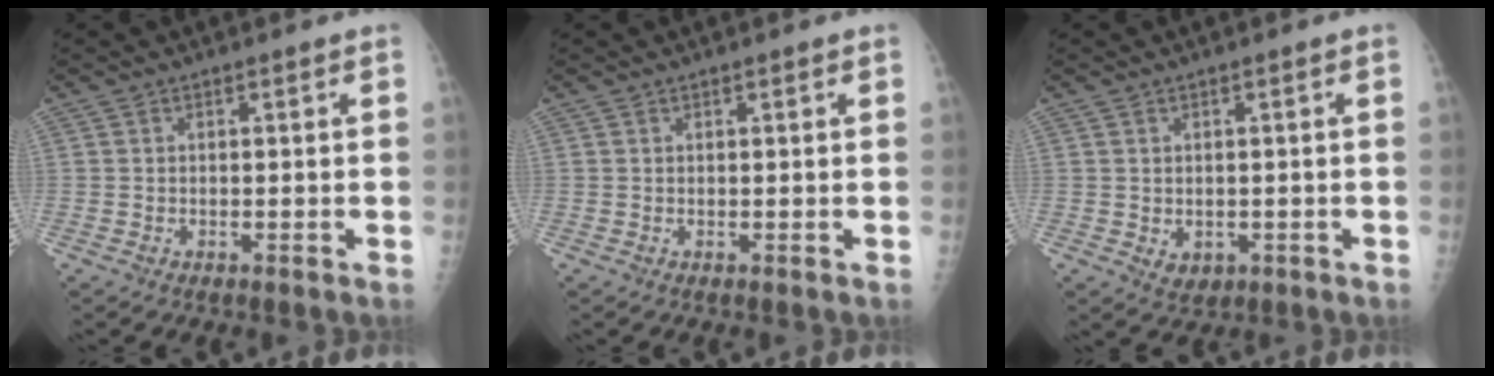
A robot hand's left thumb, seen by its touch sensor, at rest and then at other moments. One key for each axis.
{"total": 0.6, "fx": 0.4, "fy": 0.2, "fz": 0.5, "tx": -0.006, "ty": 0.000, "tz": 0.004}
{"total": 3.0, "fx": -0.5, "fy": 2.4, "fz": 1.7, "tx": -0.016, "ty": -0.002, "tz": 0.004}